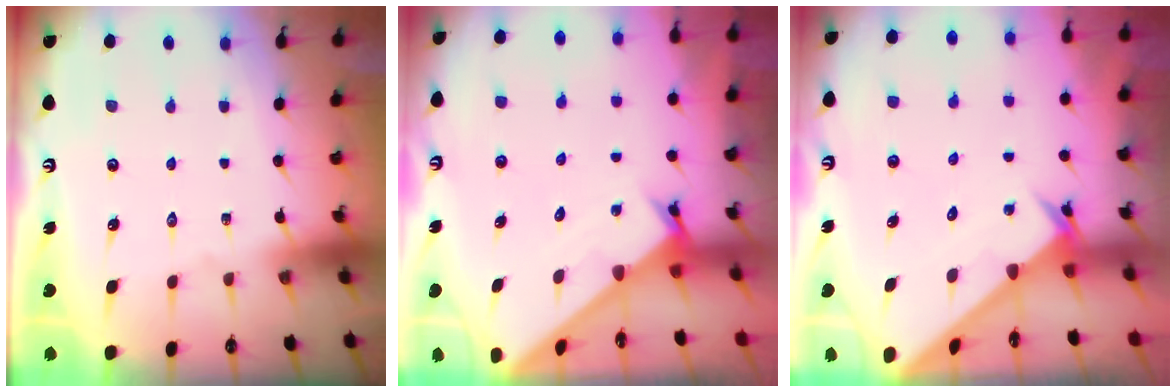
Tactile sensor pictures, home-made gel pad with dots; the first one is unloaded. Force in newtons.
{"total": 1.8, "press": 1.8, "slide": 0.1}
{"total": 2.6, "press": 2.6, "slide": 0.2}